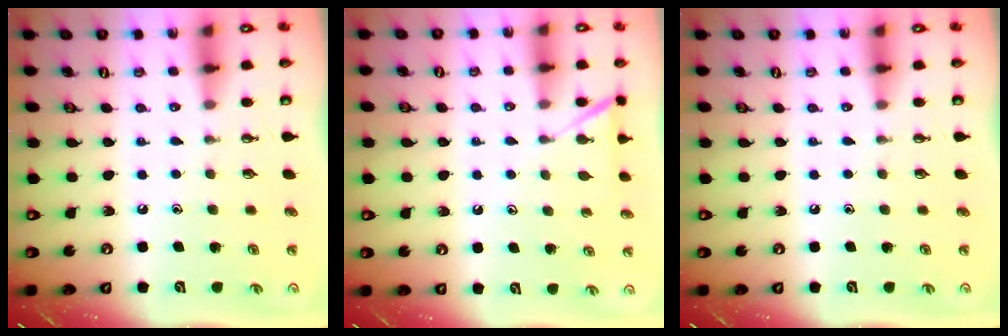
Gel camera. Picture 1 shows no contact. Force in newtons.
{"total": 5.9, "press": 5.9, "slide": 0.5}
{"total": 0.0}